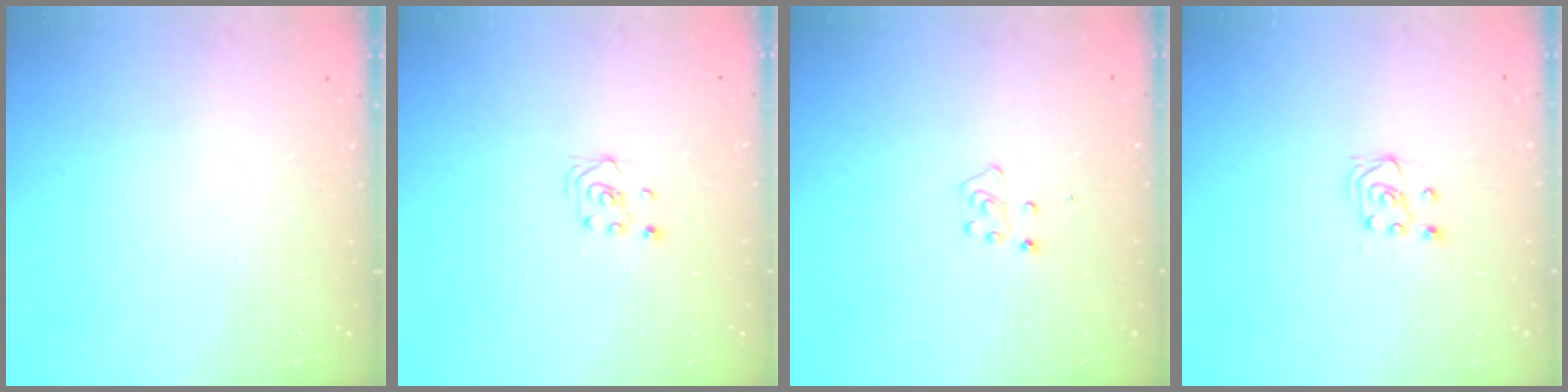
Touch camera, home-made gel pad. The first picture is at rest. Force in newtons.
{"total": 1.6, "press": 1.4, "slide": 0.9}
{"total": 4.6, "press": 4.6, "slide": 0.5}
{"total": 3.9, "press": 3.8, "slide": 0.7}